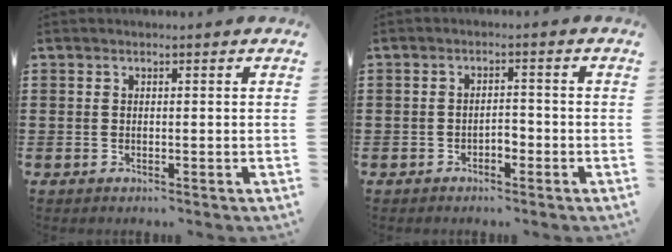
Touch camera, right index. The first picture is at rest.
{"total": 2.1, "force": [-1.1, 1.0, 1.4], "torque": [-0.029, 0.004, -0.024]}